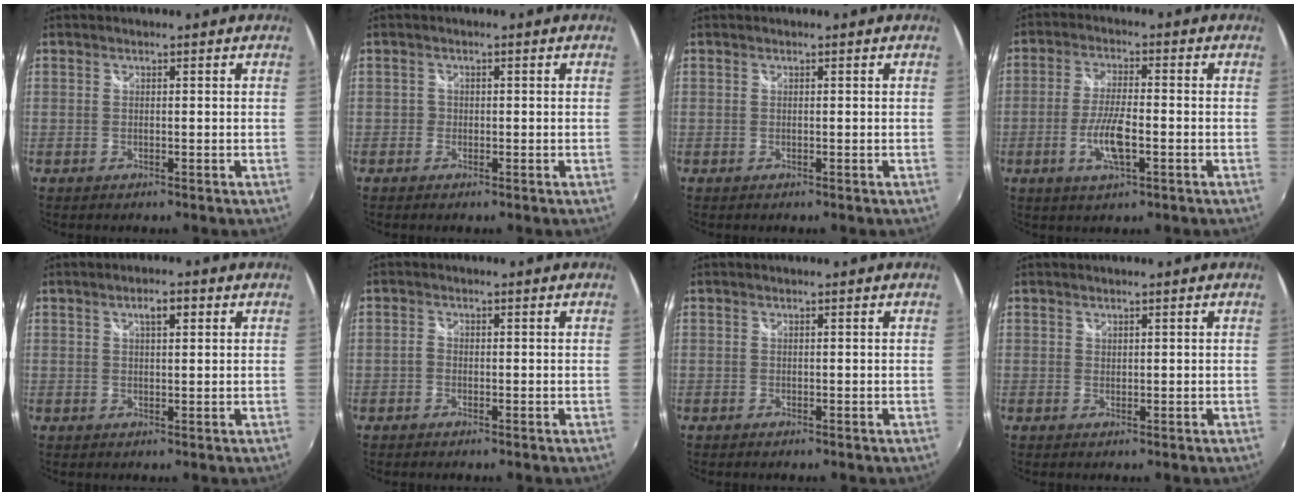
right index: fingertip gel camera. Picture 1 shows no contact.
{"total": 1.2, "force": [-0.7, 0.9, 0.0], "torque": [-0.003, -0.001, -0.014]}
{"total": 0.0}
{"total": 7.5, "force": [-2.5, 2.0, 6.8], "torque": [-0.139, -0.006, -0.048]}
{"total": 3.0, "force": [1.3, 1.1, 2.5], "torque": [-0.039, 0.009, 0.020]}
{"total": 1.3, "force": [-0.8, 0.9, 0.4], "torque": [-0.010, 0.000, -0.019]}
{"total": 0.0}
{"total": 0.5, "force": [0.4, 0.4, 0.0], "torque": [0.001, 0.001, 0.007]}